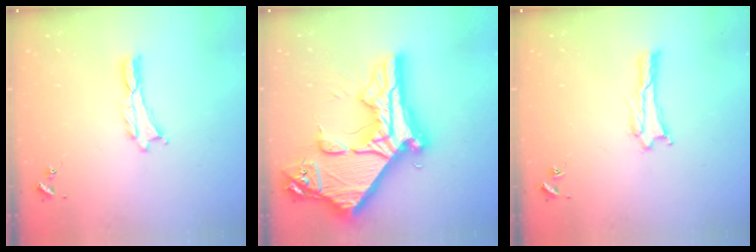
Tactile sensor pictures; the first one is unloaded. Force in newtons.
{"total": 21.7, "press": 21.6, "slide": 2.2}
{"total": 1.7, "press": 1.7, "slide": 0.1}